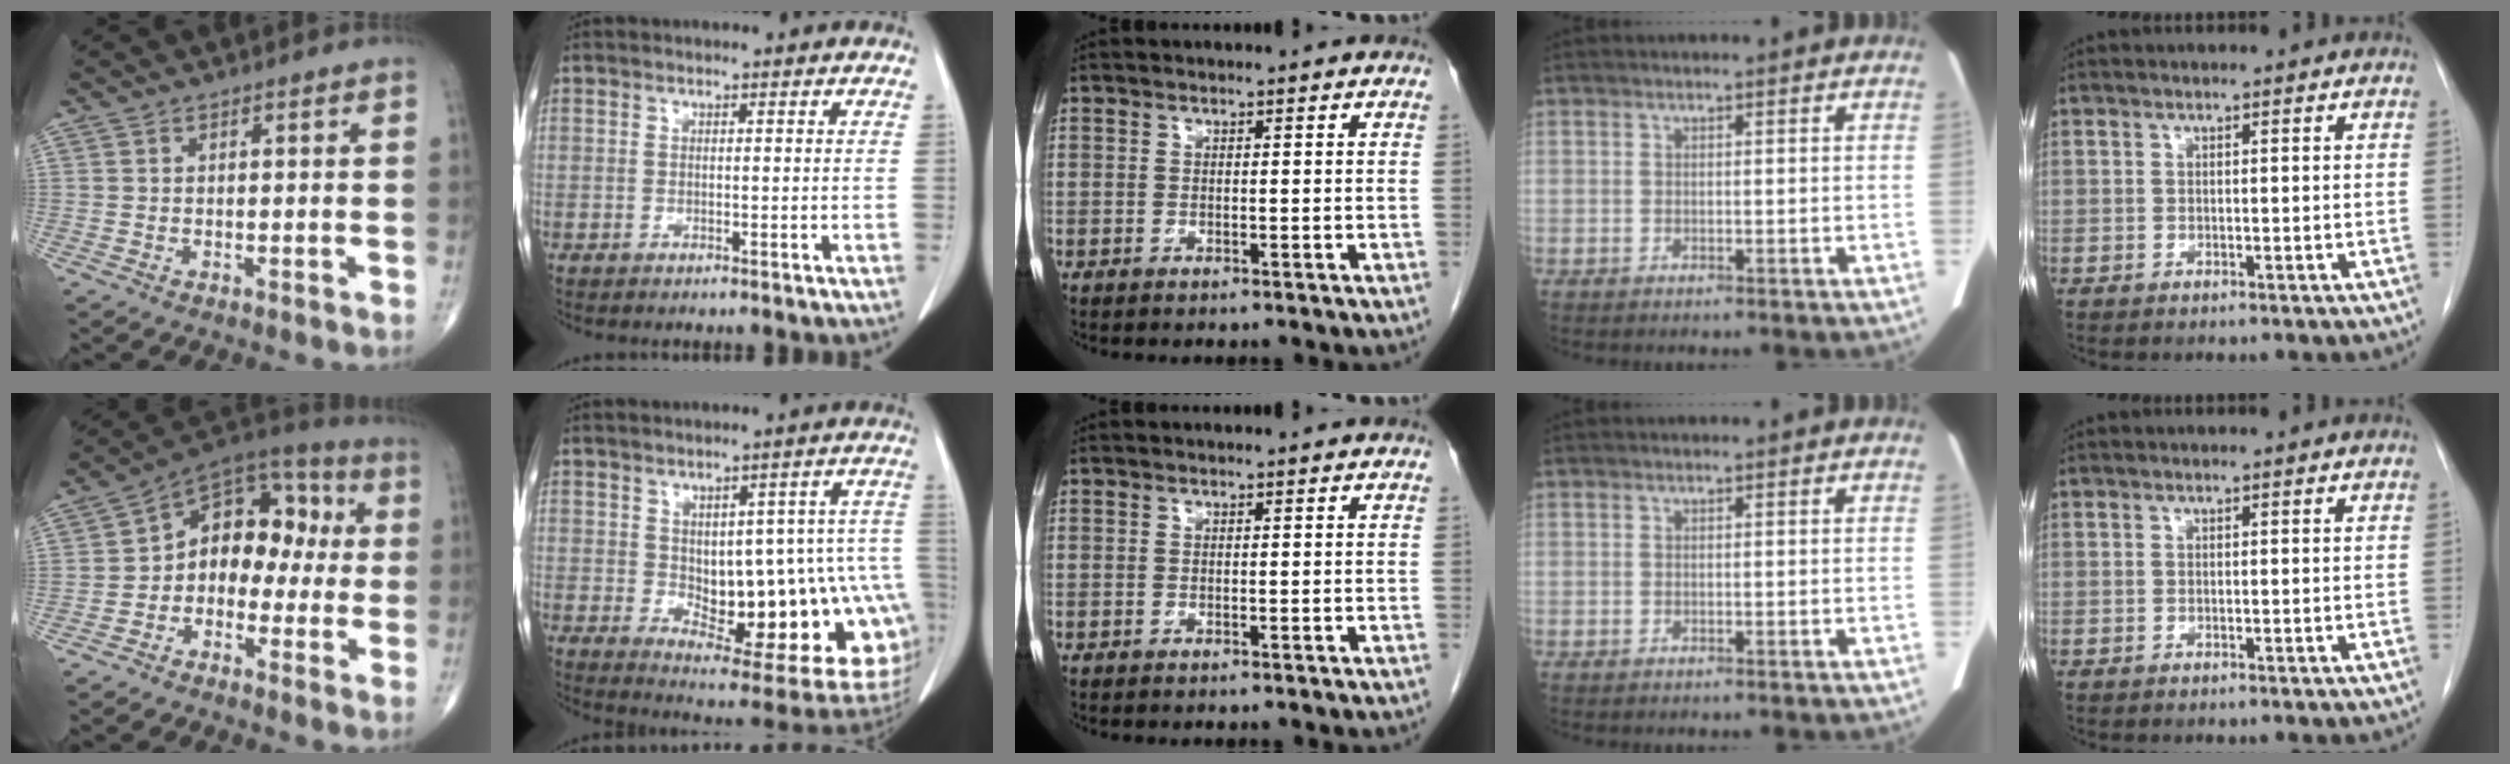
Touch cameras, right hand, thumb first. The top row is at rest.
{"thumb": {"total": 12.9, "force": [-0.7, 9.2, 9.1], "torque": [-0.088, 0.050, -0.032]}, "index": {"total": 20.9, "force": [-2.7, 8.6, 18.9], "torque": [-0.175, 0.021, -0.004]}}